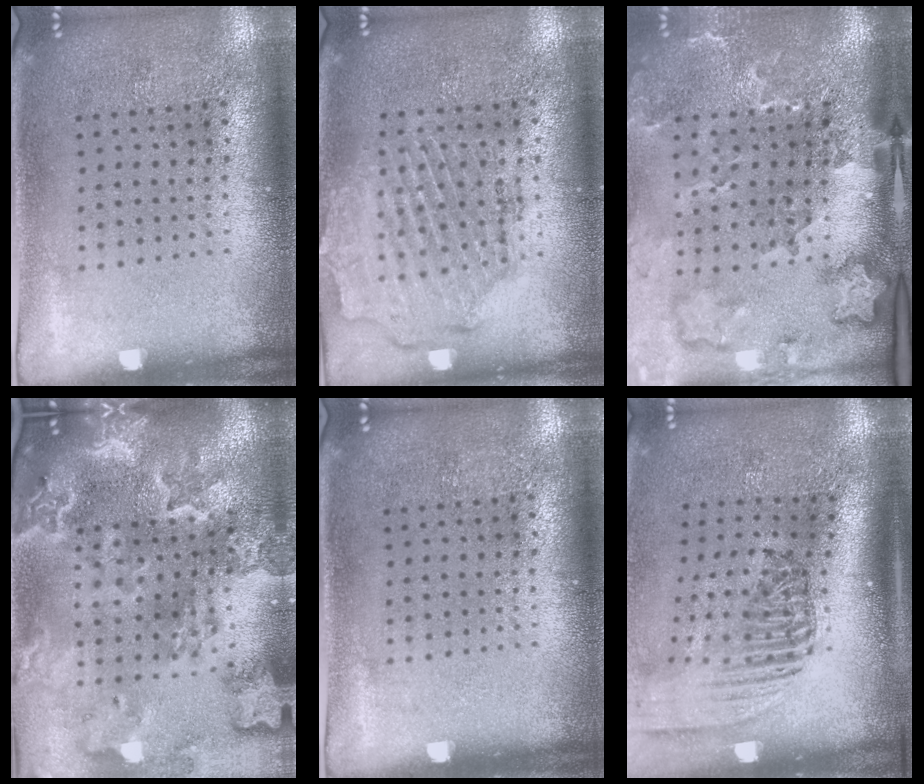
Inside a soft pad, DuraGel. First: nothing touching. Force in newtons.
{"total": 1.9, "press": 1.7, "slide": 0.7}
{"total": 3.4, "press": 2.4, "slide": 2.5}
{"total": 4.1, "press": 3.5, "slide": 2.2}
{"total": 0.0}
{"total": 2.4, "press": 1.7, "slide": 1.7}